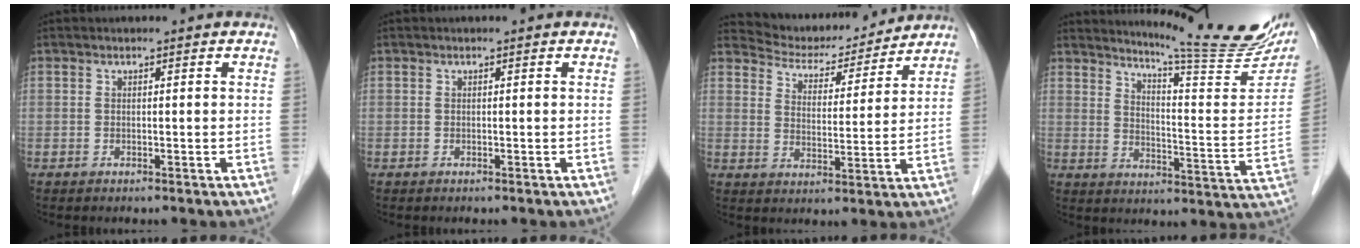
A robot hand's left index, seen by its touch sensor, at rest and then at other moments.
{"total": 0.0}
{"total": 9.4, "force": [9.2, 1.6, 0.9], "torque": [-0.016, -0.003, 0.140]}
{"total": 18.8, "force": [16.4, 0.9, 9.2], "torque": [-0.127, -0.084, 0.202]}